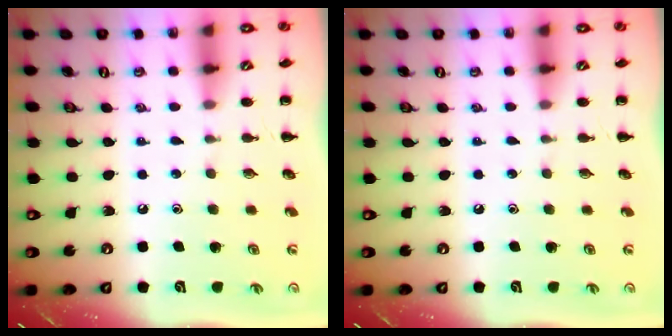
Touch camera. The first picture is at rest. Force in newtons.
{"total": 0.0}